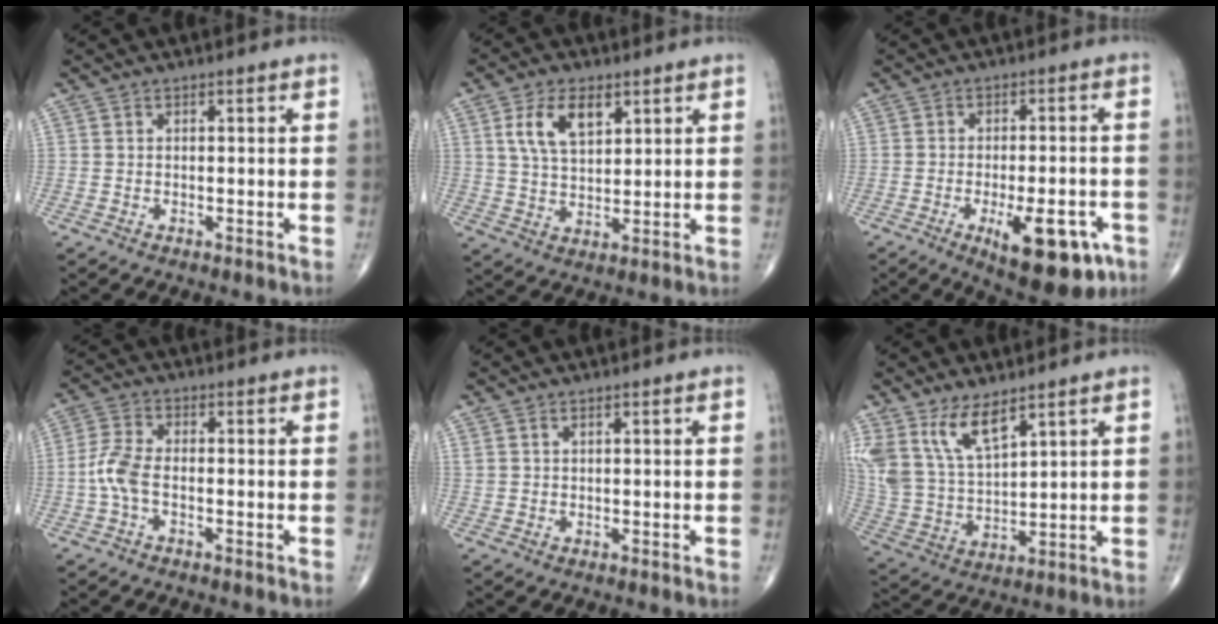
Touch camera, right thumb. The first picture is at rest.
{"total": 8.7, "force": [3.7, 4.6, 6.4], "torque": [-0.107, -0.014, 0.073]}
{"total": 13.9, "force": [-6.1, 5.5, 11.3], "torque": [-0.136, 0.013, -0.074]}
{"total": 5.0, "force": [-1.3, 2.3, 4.2], "torque": [-0.105, 0.013, -0.033]}
{"total": 0.9, "force": [0.7, 0.3, 0.5], "torque": [-0.008, 0.003, 0.016]}
{"total": 12.0, "force": [7.8, 5.0, 7.8], "torque": [-0.150, -0.033, 0.172]}